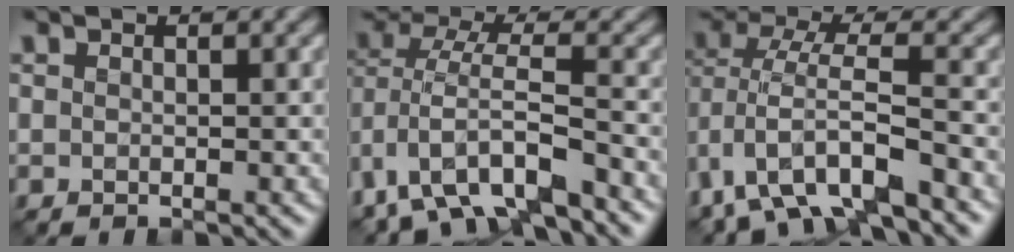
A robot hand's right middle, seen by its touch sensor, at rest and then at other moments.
{"total": 7.5, "force": [-5.2, 3.5, 4.1], "torque": [-0.081, -0.006, -0.092]}
{"total": 6.9, "force": [-4.3, 3.3, 4.2], "torque": [-0.079, -0.005, -0.077]}